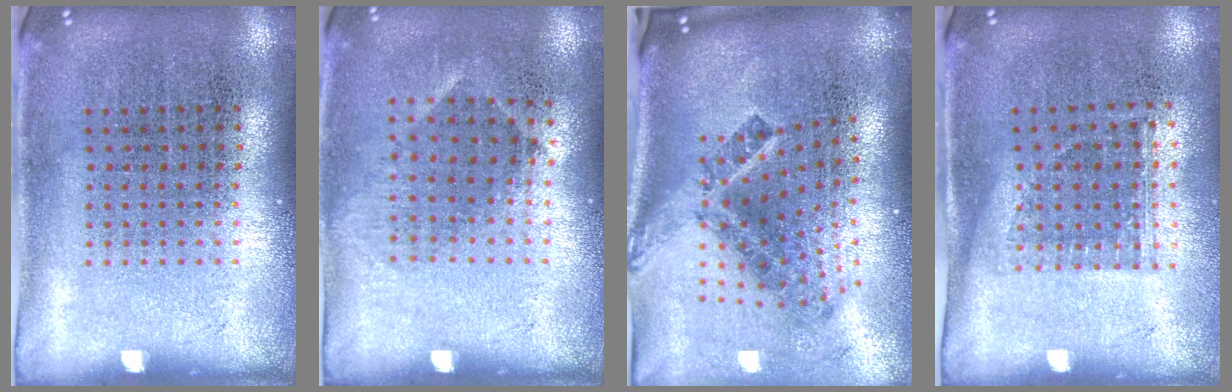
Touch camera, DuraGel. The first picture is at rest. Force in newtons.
{"total": 0.9, "press": 0.7, "slide": 0.6}
{"total": 2.8, "press": 1.7, "slide": 2.2}
{"total": 1.1, "press": 0.9, "slide": 0.7}